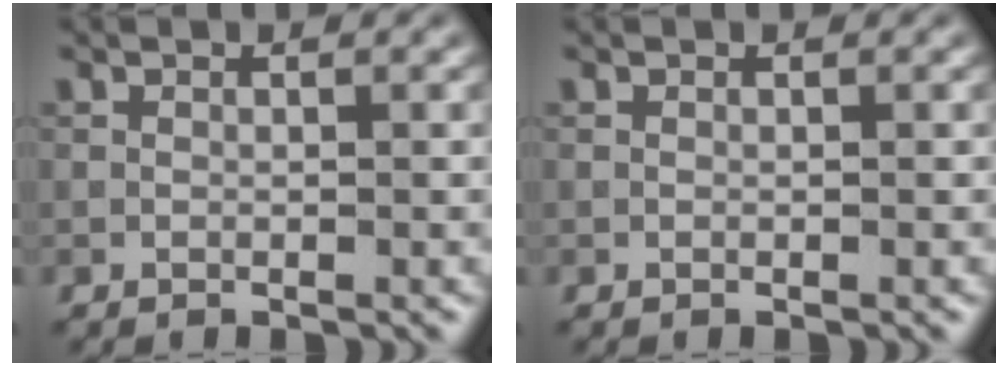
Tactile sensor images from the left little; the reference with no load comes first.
{"total": 0.0}